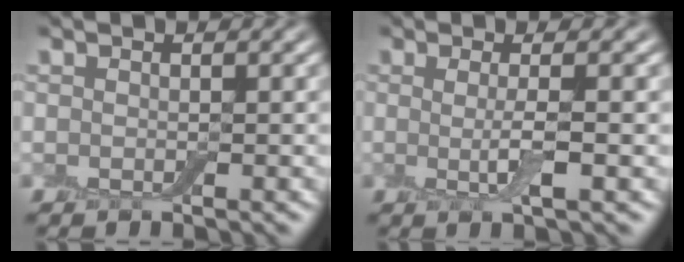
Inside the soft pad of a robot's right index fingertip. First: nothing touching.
{"total": 3.1, "force": [-0.1, 0.6, 3.1], "torque": [-0.057, -0.007, -0.003]}